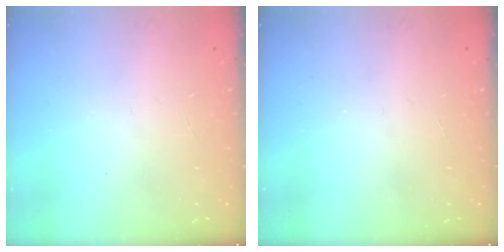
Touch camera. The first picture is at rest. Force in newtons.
{"total": 0.0}